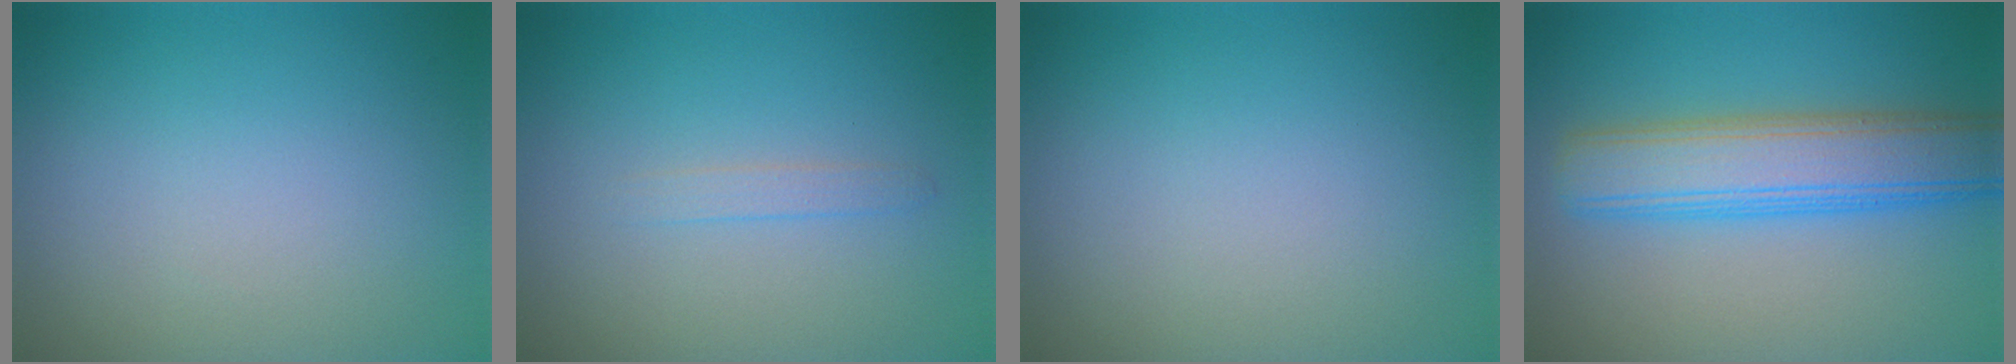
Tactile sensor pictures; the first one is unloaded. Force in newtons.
{"total": 0.9, "press": 0.9, "slide": 0.1}
{"total": 0.0}
{"total": 6.8, "press": 6.8, "slide": 0.2}